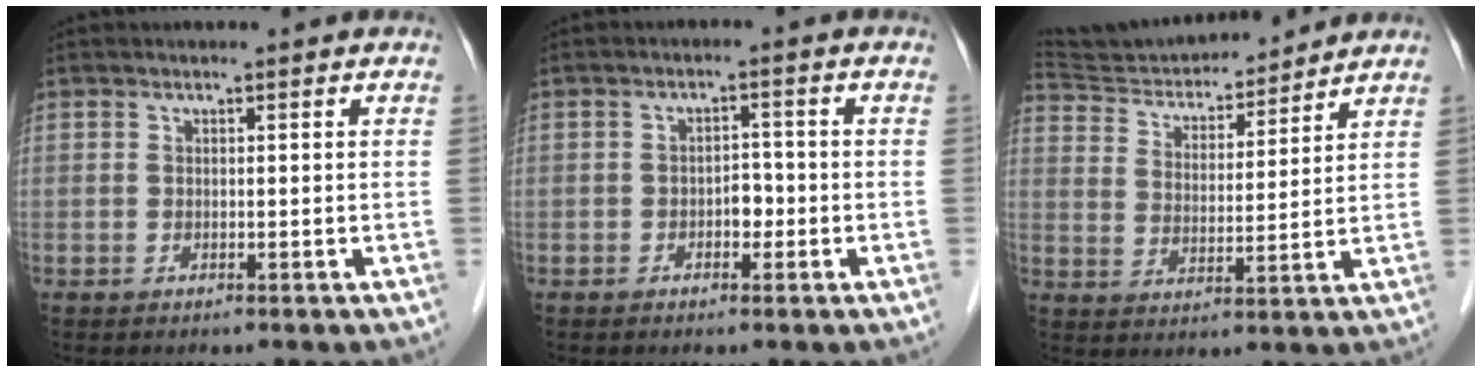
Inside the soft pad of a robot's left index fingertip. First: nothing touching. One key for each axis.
{"total": 2.4, "fx": -0.9, "fy": 1.4, "fz": 1.7, "tx": -0.021, "ty": 0.008, "tz": -0.015}
{"total": 14.7, "fx": 14.1, "fy": 2.7, "fz": 3.1, "tx": -0.057, "ty": 0.015, "tz": 0.239}